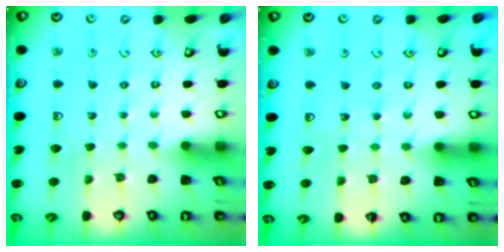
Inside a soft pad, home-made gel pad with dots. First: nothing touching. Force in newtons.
{"total": 2.8, "press": 2.8, "slide": 0.3}